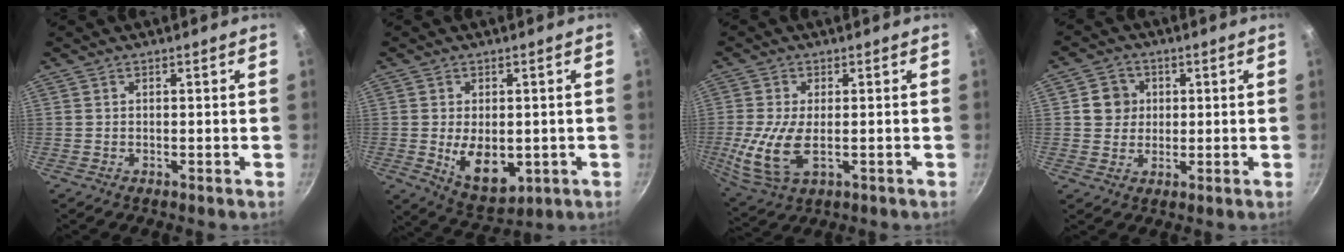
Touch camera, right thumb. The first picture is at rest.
{"total": 9.8, "force": [-1.2, 6.1, 7.5], "torque": [-0.099, -0.014, 0.003]}
{"total": 10.1, "force": [-1.4, 4.9, 8.7], "torque": [-0.187, -0.018, -0.025]}
{"total": 5.4, "force": [1.0, 5.1, 1.6], "torque": [0.009, 0.005, 0.012]}